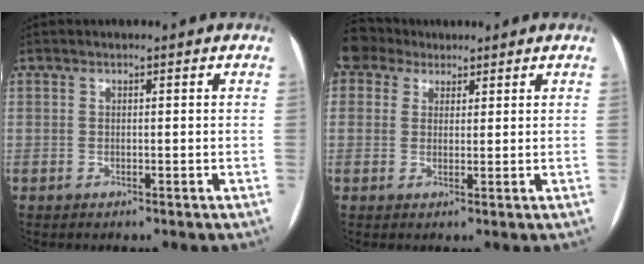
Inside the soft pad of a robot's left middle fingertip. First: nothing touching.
{"total": 3.6, "force": [3.0, 2.0, -0.4], "torque": [0.000, 0.019, 0.058]}